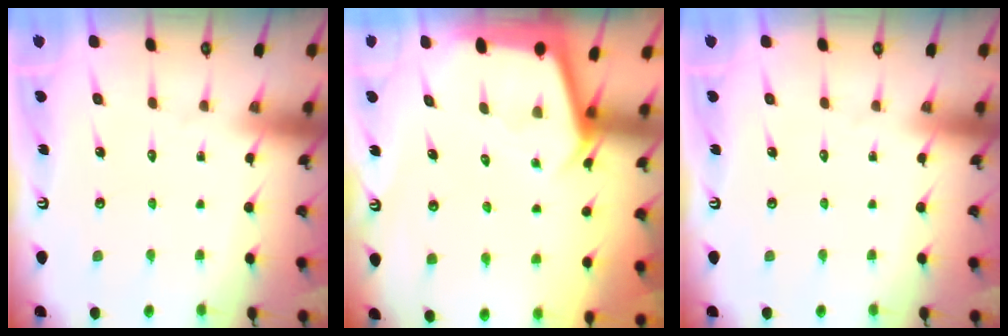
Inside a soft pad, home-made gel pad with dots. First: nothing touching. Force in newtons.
{"total": 3.1, "press": 3.1, "slide": 0.4}
{"total": 0.0}